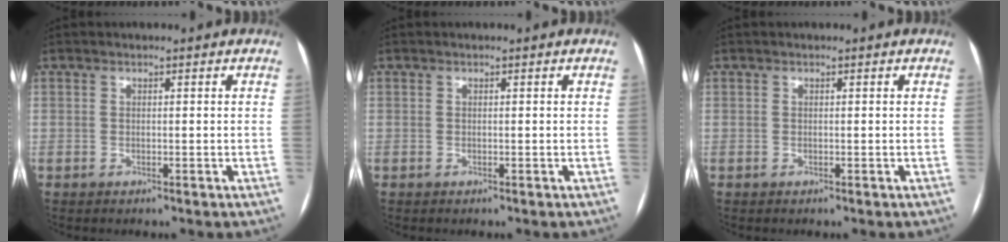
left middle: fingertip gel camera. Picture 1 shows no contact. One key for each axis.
{"total": 0.0}
{"total": 0.0}